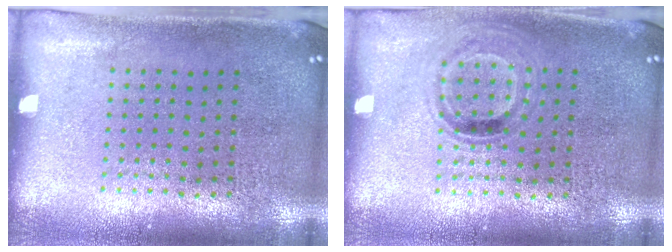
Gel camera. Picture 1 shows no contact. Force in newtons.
{"total": 0.9, "press": 0.8, "slide": 0.5}